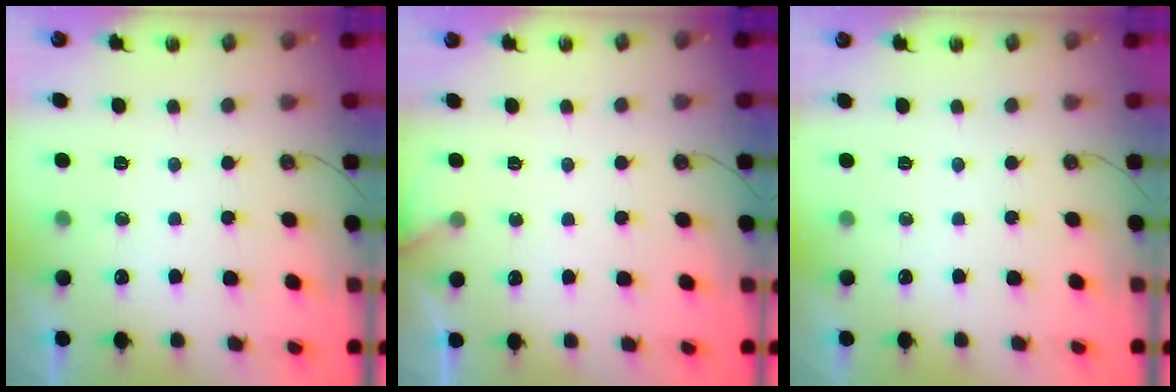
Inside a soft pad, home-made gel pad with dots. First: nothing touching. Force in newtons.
{"total": 2.5, "press": 2.5, "slide": 0.3}
{"total": 0.0}